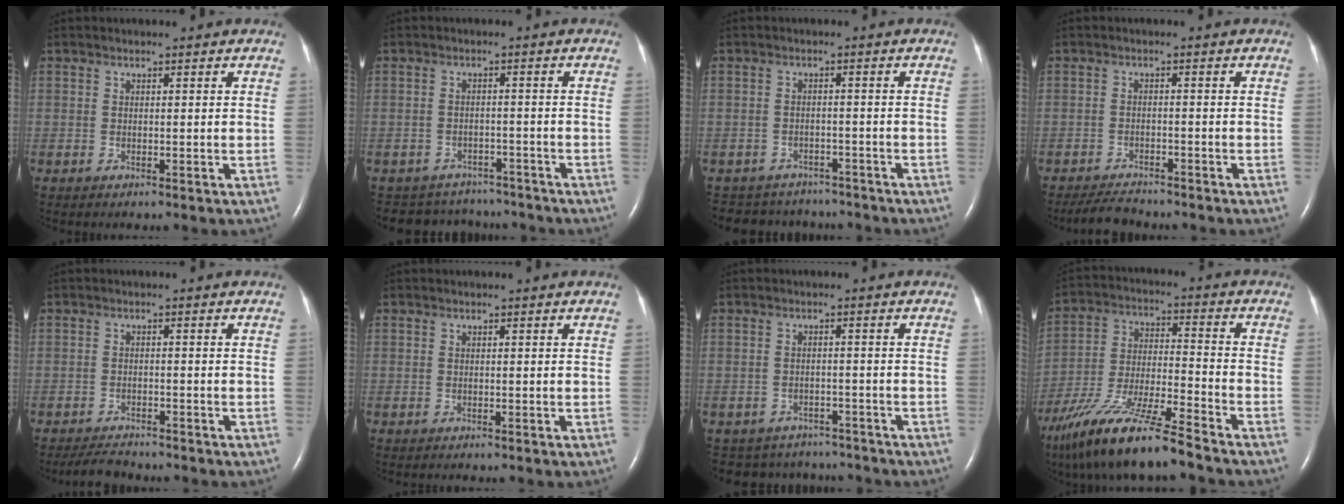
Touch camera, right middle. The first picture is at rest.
{"total": 8.1, "force": [-7.5, 3.0, 0.1], "torque": [-0.004, 0.019, -0.093]}
{"total": 9.3, "force": [-8.5, 3.6, 1.0], "torque": [-0.023, 0.014, -0.105]}
{"total": 4.3, "force": [-4.0, 0.9, 1.1], "torque": [-0.024, -0.014, -0.068]}
{"total": 3.9, "force": [-3.6, 0.9, 1.0], "torque": [-0.022, -0.013, -0.061]}
{"total": 0.0}
{"total": 8.1, "force": [-7.4, 3.3, 0.2], "torque": [-0.007, 0.017, -0.089]}
{"total": 16.0, "force": [-12.5, 1.0, 10.0], "torque": [-0.212, -0.031, -0.230]}